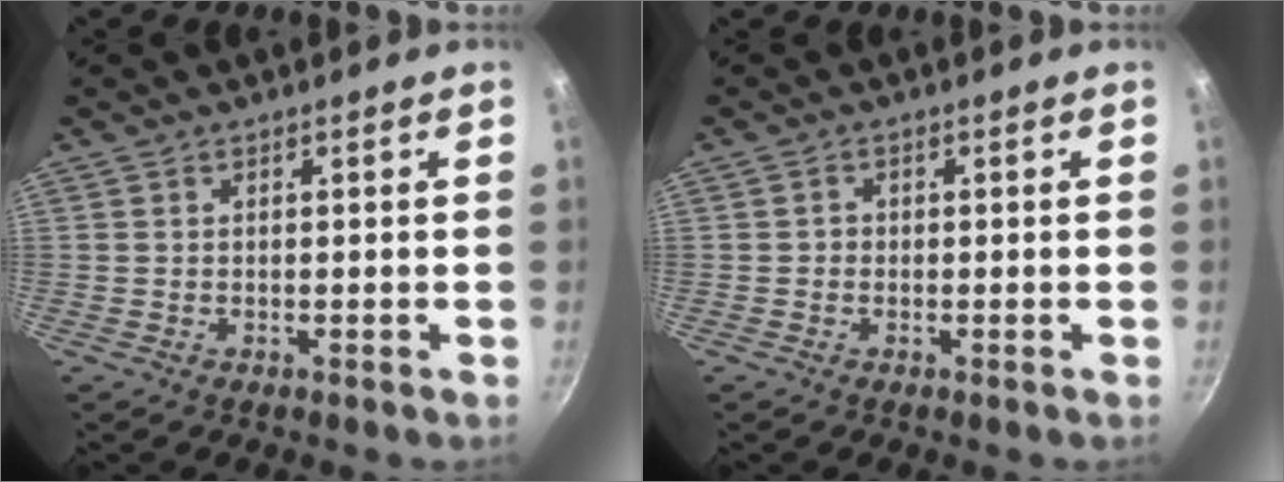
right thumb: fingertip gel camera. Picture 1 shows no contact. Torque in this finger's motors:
{"motor_torque": [-0.50, 0.04, 0.03, 0.00, -0.02]}